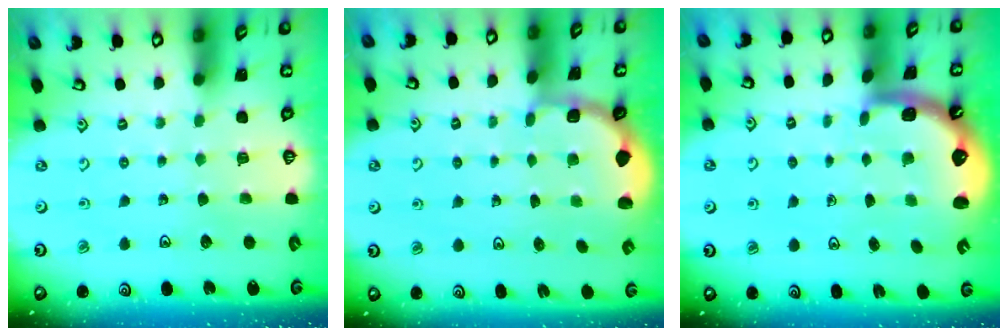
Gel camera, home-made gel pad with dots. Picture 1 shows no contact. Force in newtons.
{"total": 1.8, "press": 1.6, "slide": 0.7}
{"total": 1.6, "press": 1.5, "slide": 0.6}